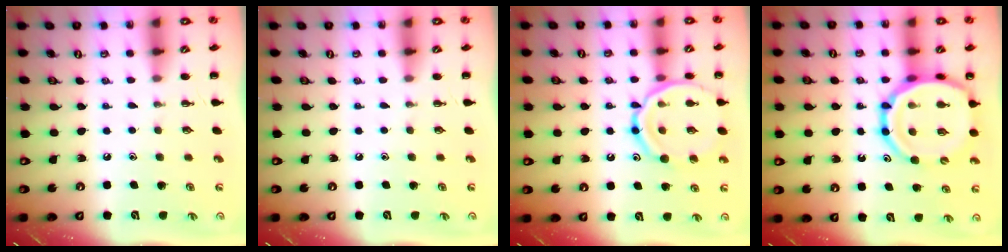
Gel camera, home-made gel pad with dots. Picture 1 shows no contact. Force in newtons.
{"total": 0.0}
{"total": 15.9, "press": 15.8, "slide": 1.7}
{"total": 17.5, "press": 17.0, "slide": 4.2}